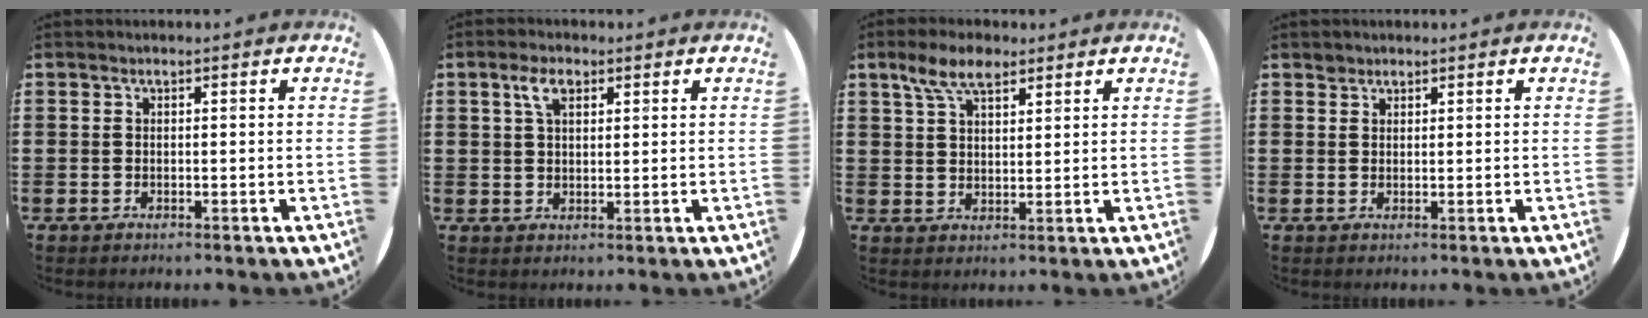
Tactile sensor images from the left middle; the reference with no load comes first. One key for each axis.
{"total": 3.6, "fx": 2.1, "fy": 1.8, "fz": 2.3, "tx": -0.044, "ty": 0.007, "tz": 0.035}
{"total": 5.8, "fx": 4.1, "fy": 2.5, "fz": 3.2, "tx": -0.064, "ty": 0.001, "tz": 0.073}
{"total": 1.1, "fx": 1.0, "fy": 0.5, "fz": -0.1, "tx": 0.002, "ty": 0.003, "tz": 0.020}